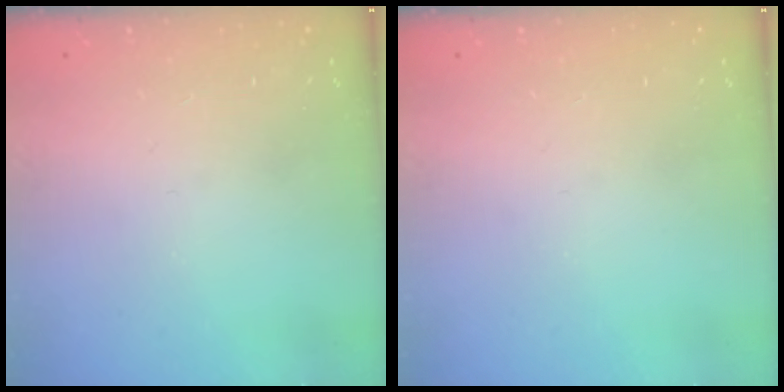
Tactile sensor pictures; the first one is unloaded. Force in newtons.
{"total": 0.0}